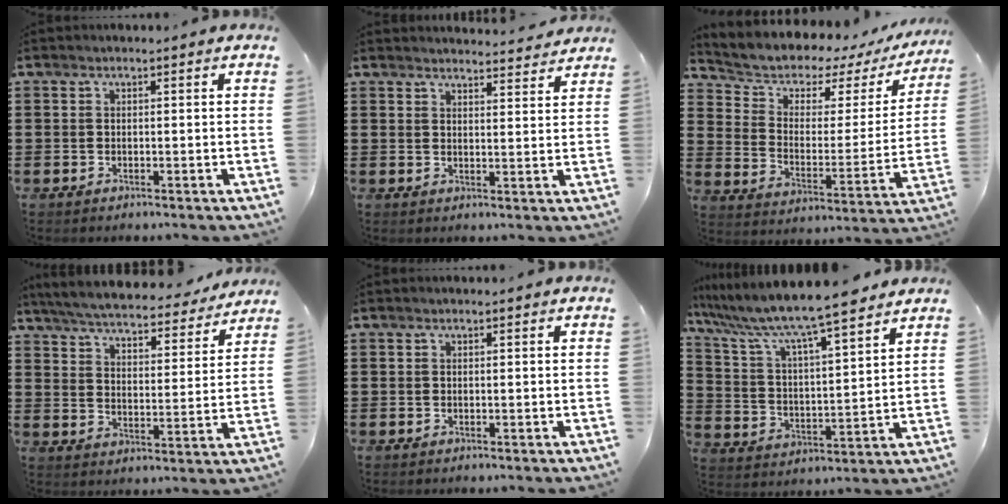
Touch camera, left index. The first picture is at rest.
{"total": 3.2, "force": [3.2, -0.1, 0.2], "torque": [-0.005, -0.018, 0.058]}
{"total": 4.7, "force": [3.9, 2.4, 1.0], "torque": [-0.050, -0.031, 0.063]}
{"total": 5.8, "force": [5.7, 0.0, 1.4], "torque": [-0.055, -0.039, 0.095]}
{"total": 0.0}
{"total": 8.7, "force": [7.8, 0.2, 4.1], "torque": [-0.113, -0.052, 0.127]}